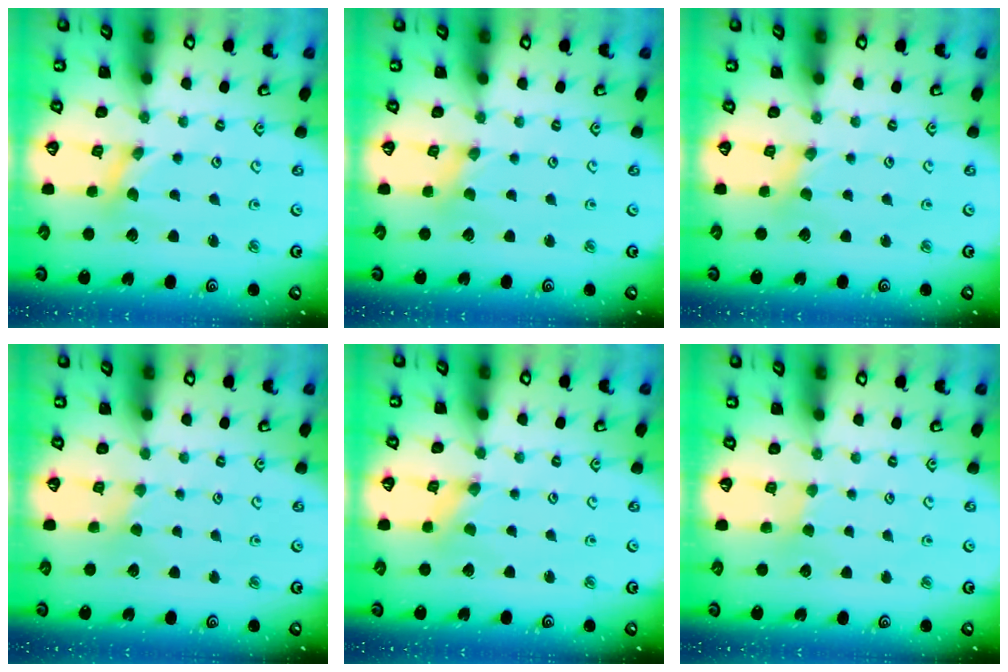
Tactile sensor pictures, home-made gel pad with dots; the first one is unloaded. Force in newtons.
{"total": 0.0}
{"total": 1.0, "press": 1.0, "slide": 0.1}
{"total": 1.4, "press": 1.4, "slide": 0.4}
{"total": 0.0}
{"total": 2.0, "press": 2.0, "slide": 0.5}